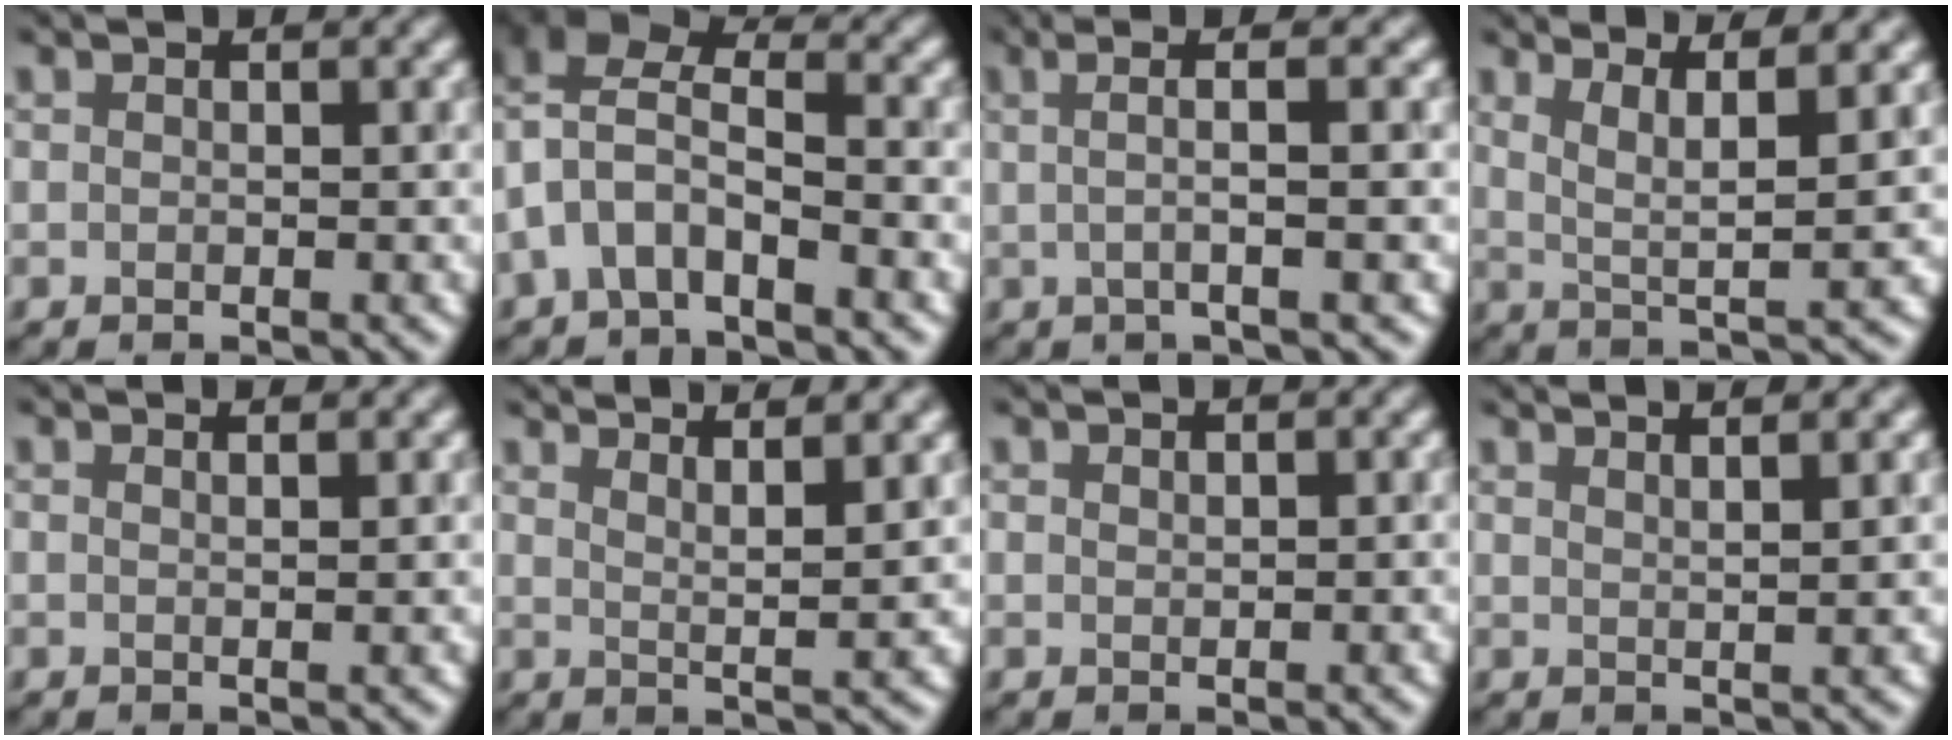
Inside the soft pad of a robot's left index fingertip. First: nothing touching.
{"total": 6.0, "force": [-1.5, 3.5, 4.6], "torque": [-0.092, 0.021, -0.033]}
{"total": 4.0, "force": [0.7, 0.6, 4.0], "torque": [-0.065, 0.015, 0.017]}
{"total": 4.5, "force": [2.0, 0.7, 4.0], "torque": [-0.074, 0.003, 0.050]}
{"total": 2.8, "force": [1.8, 1.1, 1.8], "torque": [0.001, 0.020, -0.004]}
{"total": 5.1, "force": [3.8, 0.7, 3.3], "torque": [-0.050, 0.016, 0.057]}
{"total": 0.7, "force": [0.6, -0.1, -0.1], "torque": [0.003, 0.004, 0.020]}
{"total": 4.7, "force": [3.5, 1.1, 2.9], "torque": [-0.017, 0.032, 0.025]}